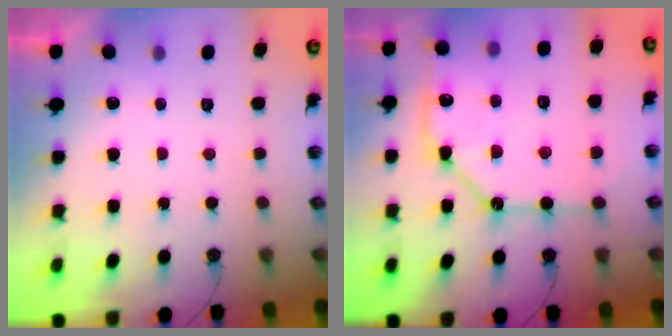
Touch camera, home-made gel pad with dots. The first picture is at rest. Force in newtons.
{"total": 17.1, "press": 17.0, "slide": 1.8}